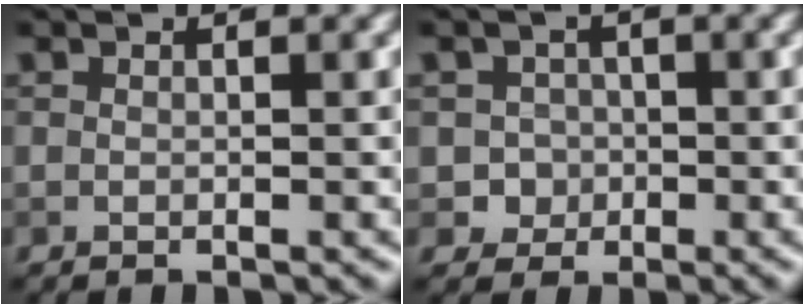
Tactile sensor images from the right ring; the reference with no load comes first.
{"total": 2.3, "force": [-0.5, 2.2, 0.2], "torque": [0.015, 0.005, -0.012]}